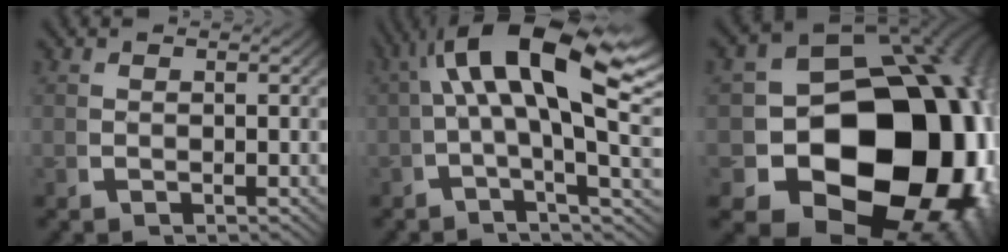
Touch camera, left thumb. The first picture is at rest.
{"total": 11.8, "force": [2.9, 4.4, 10.6], "torque": [-0.160, 0.015, 0.029]}
{"total": 32.3, "force": [-3.8, 21.6, 23.7], "torque": [-0.384, -0.112, -0.017]}